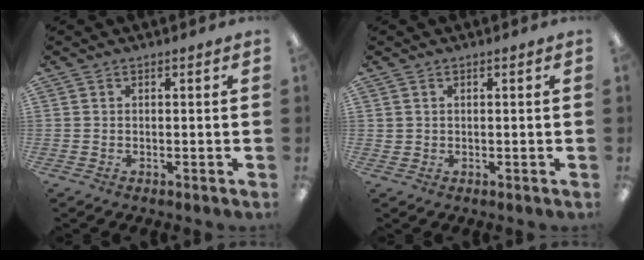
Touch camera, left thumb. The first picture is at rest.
{"total": 1.0, "force": [0.5, 0.9, 0.0], "torque": [-0.002, 0.002, 0.009]}